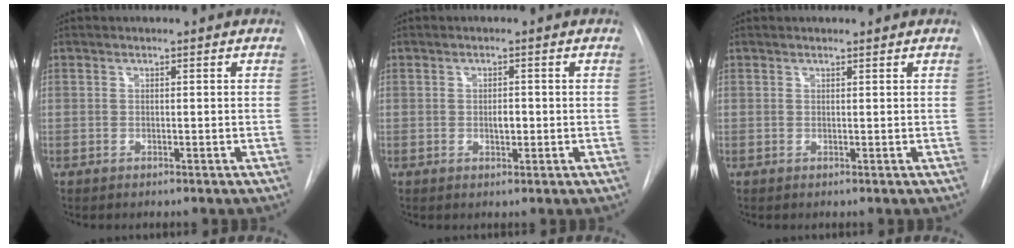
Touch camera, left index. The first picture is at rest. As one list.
[{"total": 1.6, "force": [-0.6, 0.7, 1.3], "torque": [-0.021, -0.006, -0.009]}, {"total": 0.6, "force": [0.6, 0.0, 0.0], "torque": [-0.005, 0.000, 0.009]}]